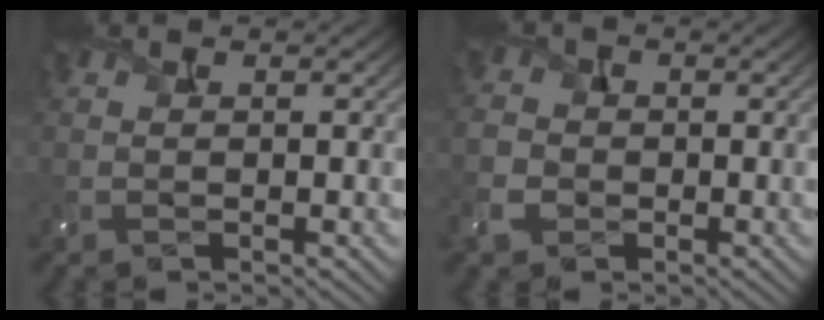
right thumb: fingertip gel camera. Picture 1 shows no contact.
{"total": 4.2, "force": [-1.9, 3.4, 1.8], "torque": [-0.062, -0.009, -0.048]}